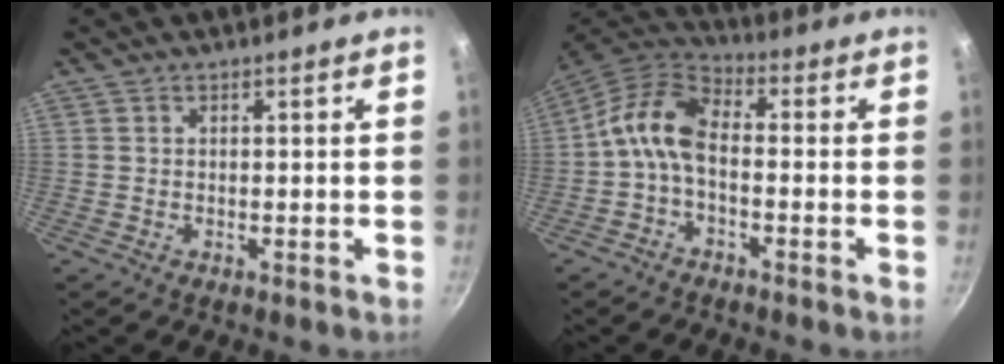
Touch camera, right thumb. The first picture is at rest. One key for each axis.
{"total": 9.2, "fx": -1.7, "fy": 5.3, "fz": 7.4, "tx": -0.141, "ty": 0.043, "tz": -0.049}